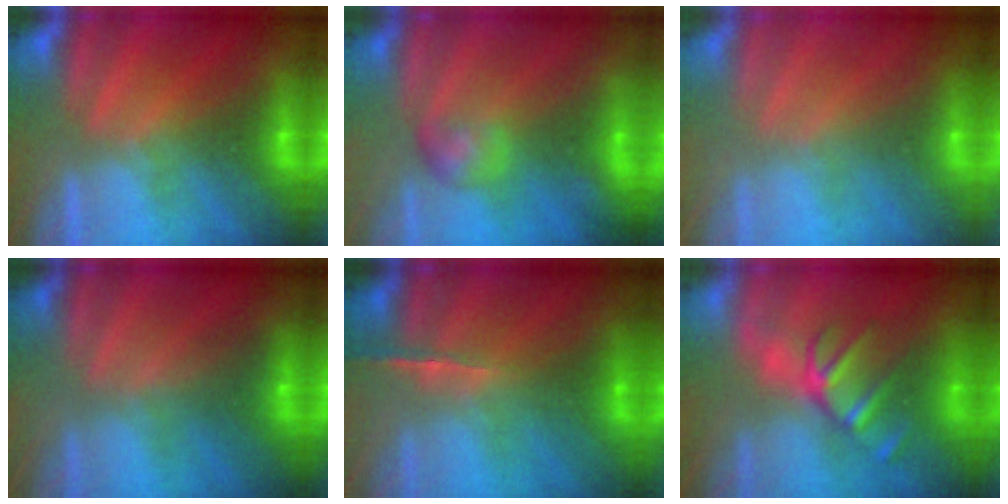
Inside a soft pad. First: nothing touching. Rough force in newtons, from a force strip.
{"total": 2.9}
{"total": 9.8}
{"total": 2.1}
{"total": 1.7}
{"total": 2.9}